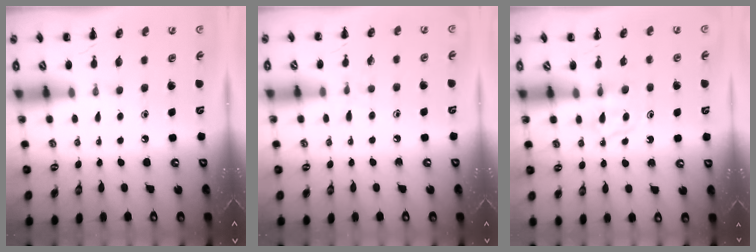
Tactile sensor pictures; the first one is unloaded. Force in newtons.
{"total": 5.0, "press": 4.4, "slide": 2.3}
{"total": 5.2, "press": 5.0, "slide": 1.4}